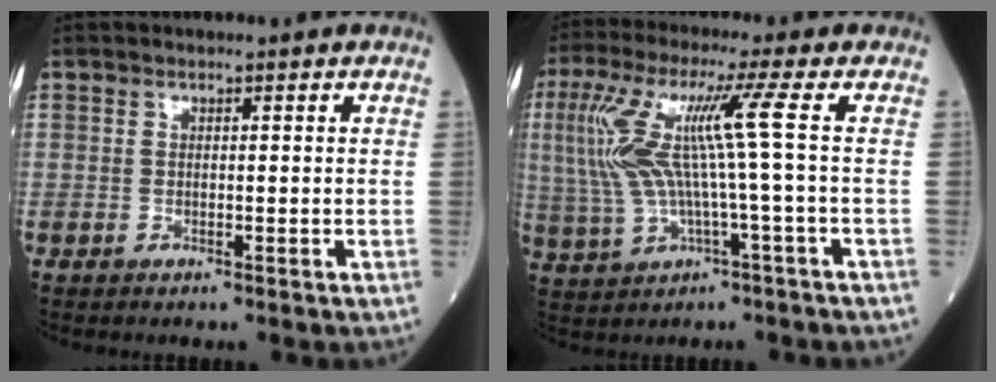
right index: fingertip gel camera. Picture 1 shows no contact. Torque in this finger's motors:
{"motor_torque": [1.78, 0.36, 0.84, 0.21]}